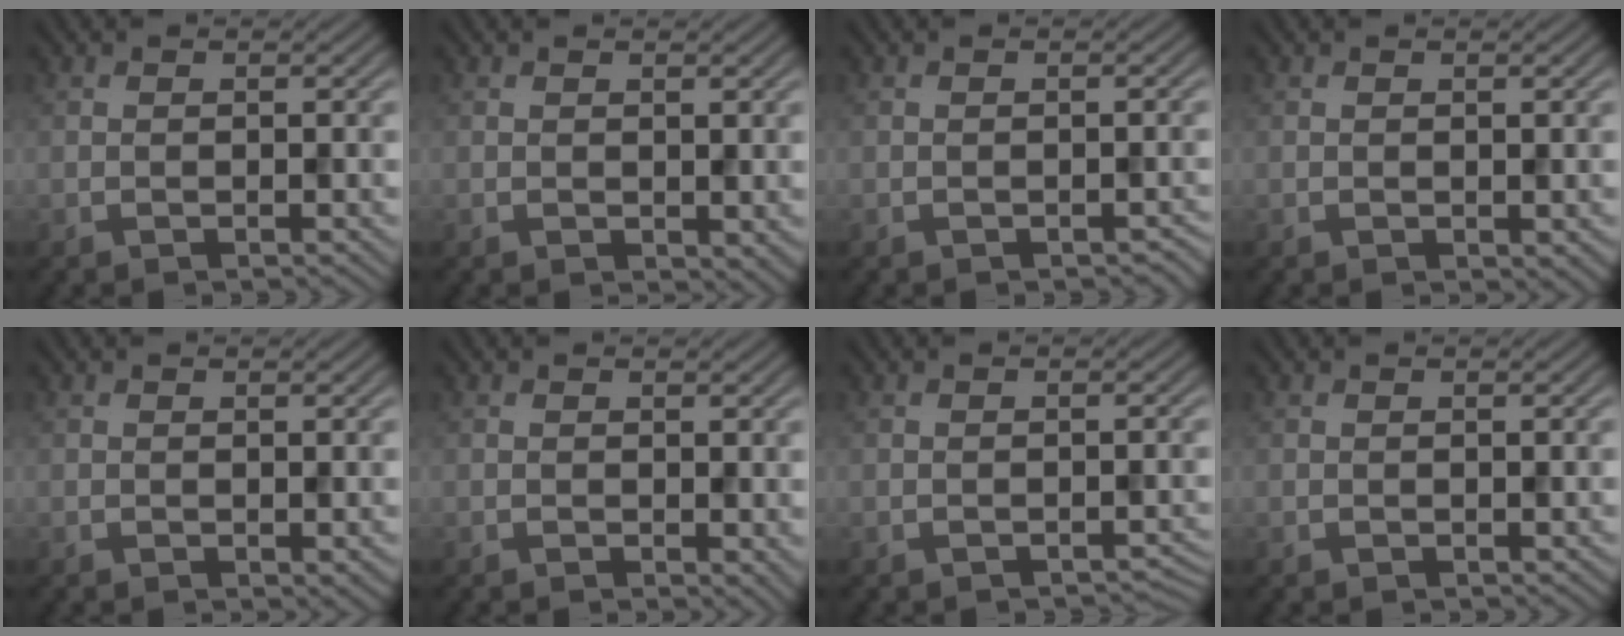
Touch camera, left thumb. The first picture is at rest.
{"total": 1.1, "force": [0.3, 0.7, 0.8], "torque": [-0.010, -0.004, 0.011]}
{"total": 0.7, "force": [-0.6, 0.3, 0.4], "torque": [-0.005, -0.004, -0.006]}
{"total": 0.5, "force": [0.1, 0.4, 0.4], "torque": [-0.002, -0.002, 0.002]}
{"total": 0.7, "force": [0.0, 0.4, 0.6], "torque": [-0.005, -0.004, 0.002]}
{"total": 1.4, "force": [0.1, 0.9, 1.1], "torque": [-0.014, -0.006, 0.004]}
{"total": 0.9, "force": [-0.7, 0.3, 0.5], "torque": [-0.006, -0.004, -0.009]}
{"total": 0.0}